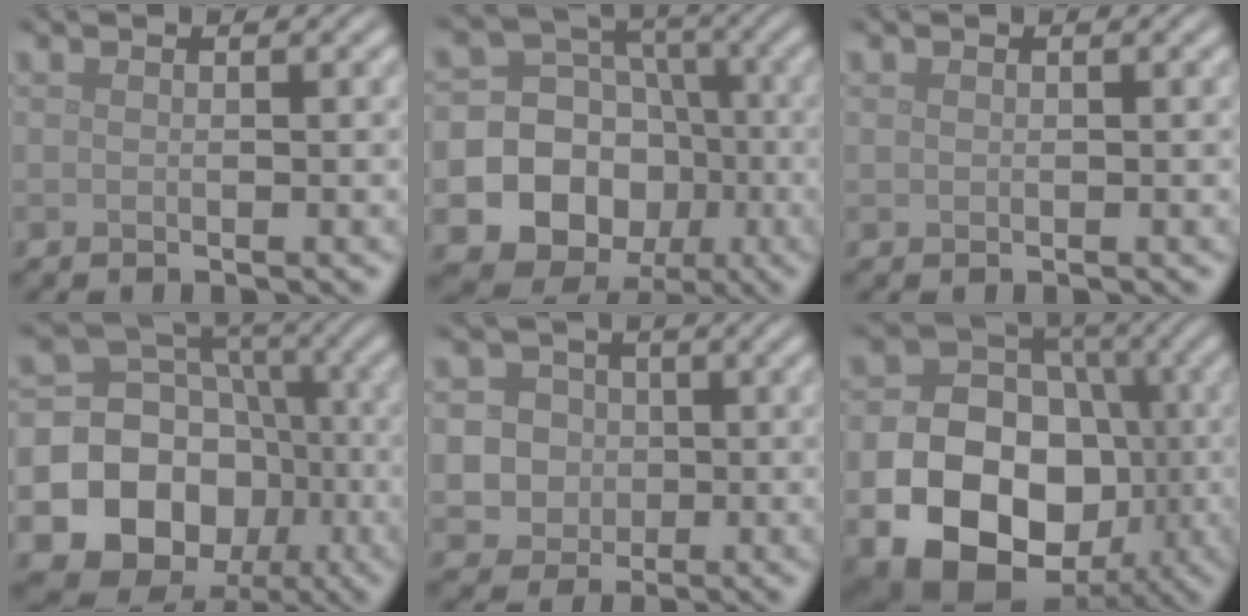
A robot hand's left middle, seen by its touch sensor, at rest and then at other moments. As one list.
[{"total": 16.3, "force": [-4.9, 15.0, 4.1], "torque": [-0.098, -0.029, -0.085]}, {"total": 0.0}, {"total": 17.2, "force": [-5.3, 15.3, 5.9], "torque": [-0.113, -0.024, -0.093]}, {"total": 5.3, "force": [0.1, 5.0, 1.7], "torque": [-0.020, 0.023, -0.010]}, {"total": 17.9, "force": [-5.2, 15.0, 8.3], "torque": [-0.137, -0.044, -0.105]}]